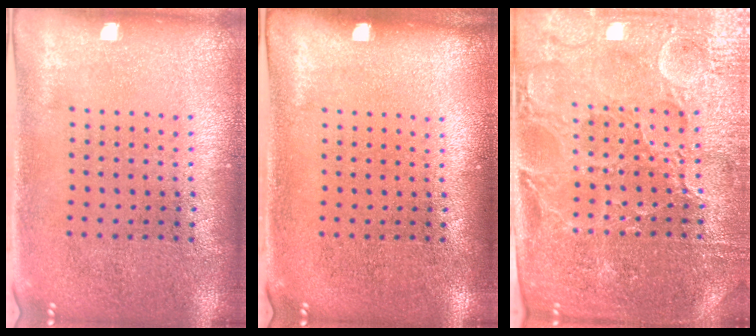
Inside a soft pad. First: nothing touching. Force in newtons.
{"total": 0.0}
{"total": 4.2, "press": 4.1, "slide": 1.2}